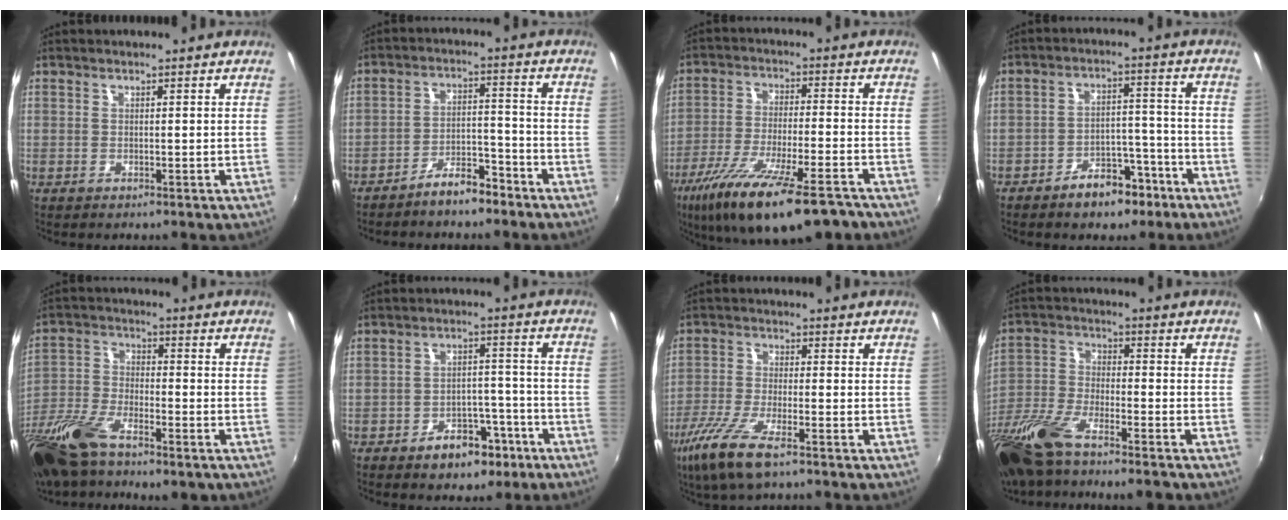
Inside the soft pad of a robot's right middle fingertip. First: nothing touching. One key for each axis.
{"total": 6.5, "fx": -5.5, "fy": 2.0, "fz": 3.0, "tx": -0.060, "ty": 0.018, "tz": -0.085}
{"total": 19.1, "fx": -13.4, "fy": 4.2, "fz": 12.9, "tx": -0.245, "ty": -0.052, "tz": -0.223}
{"total": 8.8, "fx": -6.2, "fy": 4.7, "fz": 4.1, "tx": -0.074, "ty": 0.025, "tz": -0.079}
{"total": 16.6, "fx": -11.1, "fy": 6.4, "fz": 10.6, "tx": -0.244, "ty": -0.042, "tz": -0.216}
{"total": 8.7, "fx": -5.6, "fy": 5.2, "fz": 4.2, "tx": -0.075, "ty": 0.023, "tz": -0.065}
{"total": 9.8, "fx": -6.3, "fy": 2.3, "fz": 7.3, "tx": -0.167, "ty": -0.025, "tz": -0.125}
{"total": 16.5, "fx": -12.1, "fy": 4.2, "fz": 10.4, "tx": -0.233, "ty": -0.045, "tz": -0.231}